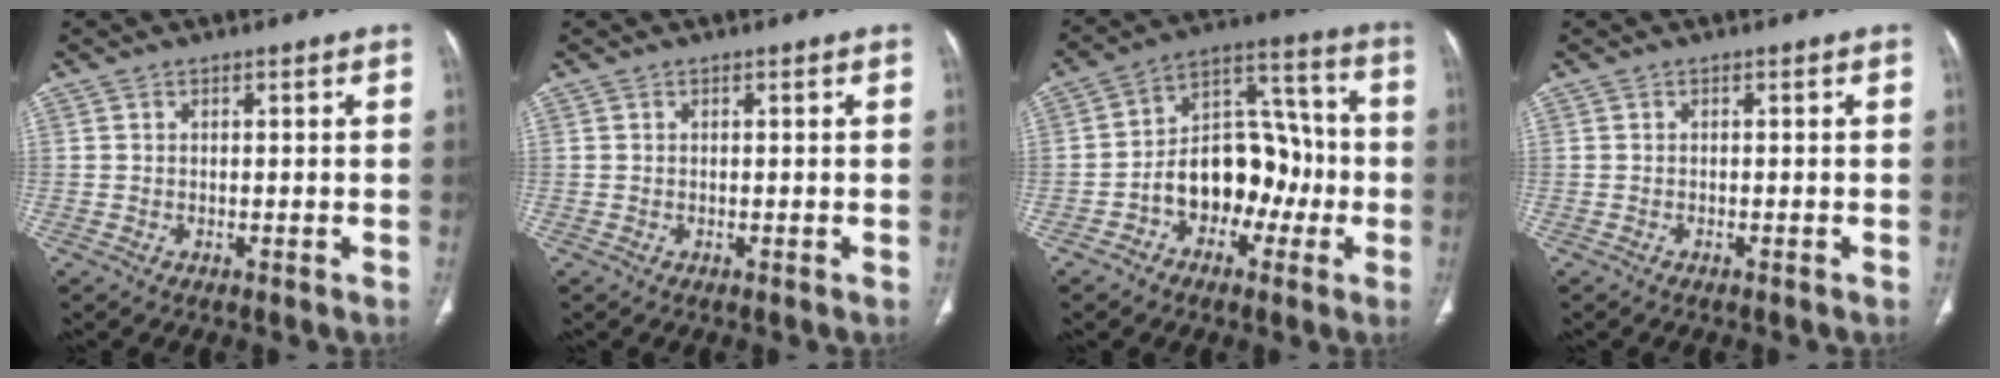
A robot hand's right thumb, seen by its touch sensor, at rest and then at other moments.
{"total": 0.0}
{"total": 14.4, "force": [-4.0, 9.8, 9.8], "torque": [-0.110, 0.059, -0.068]}
{"total": 0.6, "force": [-0.5, 0.1, 0.4], "torque": [-0.011, 0.001, -0.003]}